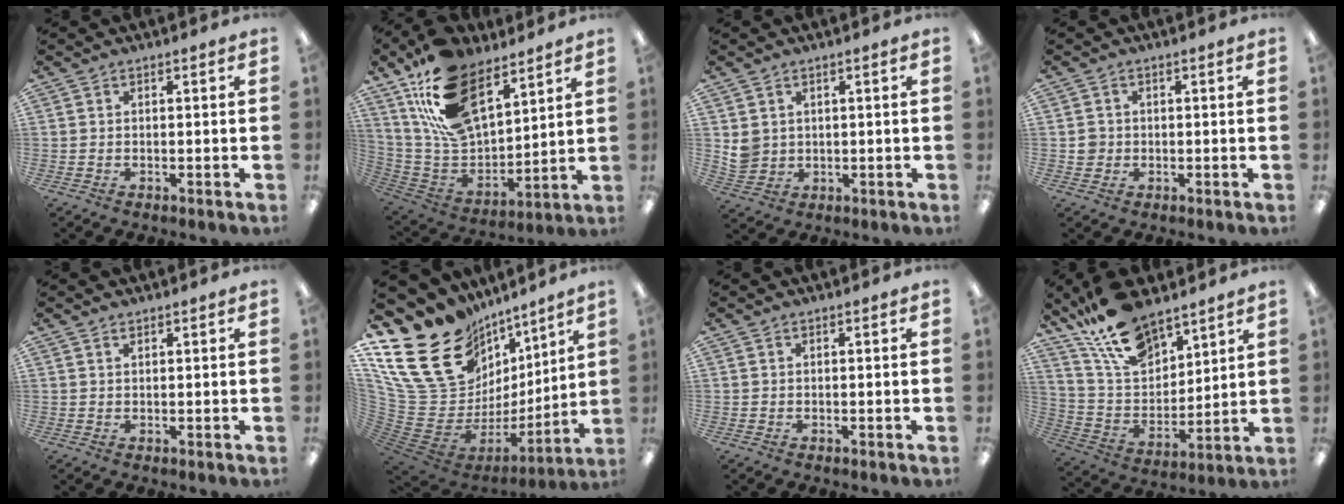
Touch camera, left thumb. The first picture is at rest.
{"total": 21.2, "force": [13.4, 11.4, 11.8], "torque": [-0.244, -0.068, 0.248]}
{"total": 4.0, "force": [1.8, 3.4, 0.9], "torque": [-0.018, -0.001, 0.036]}
{"total": 2.5, "force": [0.0, 2.4, 0.6], "torque": [-0.003, 0.003, -0.004]}
{"total": 1.0, "force": [0.8, 0.4, 0.4], "torque": [-0.009, 0.001, 0.015]}
{"total": 24.9, "force": [12.1, 16.3, 14.3], "torque": [-0.269, -0.115, 0.265]}
{"total": 0.0}
{"total": 17.6, "force": [13.2, 8.3, 8.2], "torque": [-0.170, -0.065, 0.245]}